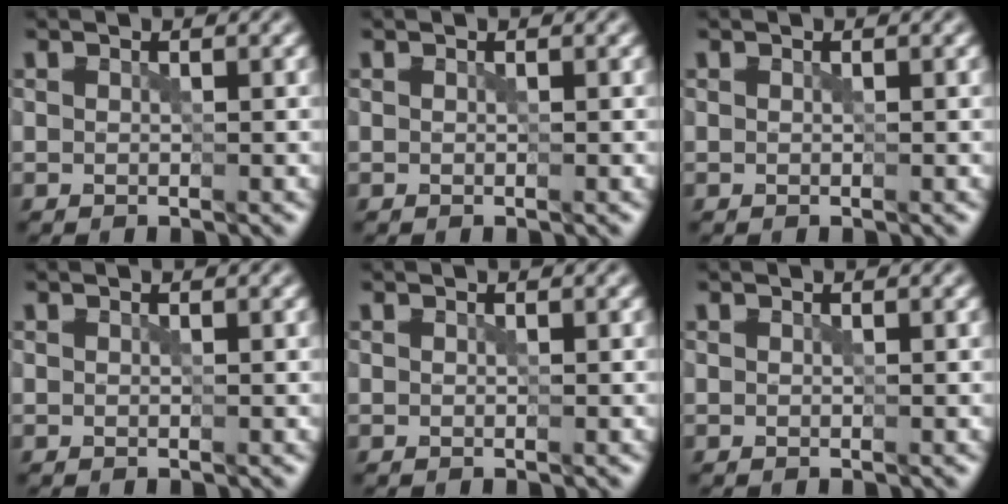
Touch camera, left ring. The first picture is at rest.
{"total": 0.0}
{"total": 0.0}
{"total": 0.0}
{"total": 0.0}
{"total": 0.0}